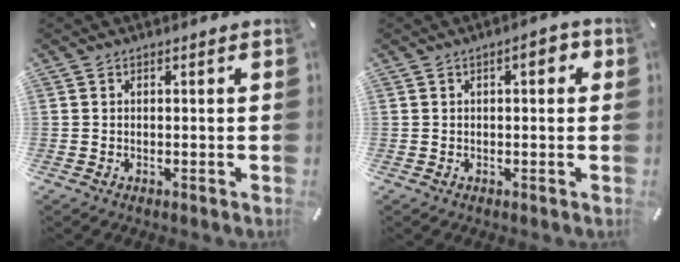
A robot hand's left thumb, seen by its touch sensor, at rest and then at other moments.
{"total": 3.7, "force": [0.9, 1.7, 3.2], "torque": [-0.040, 0.002, 0.008]}